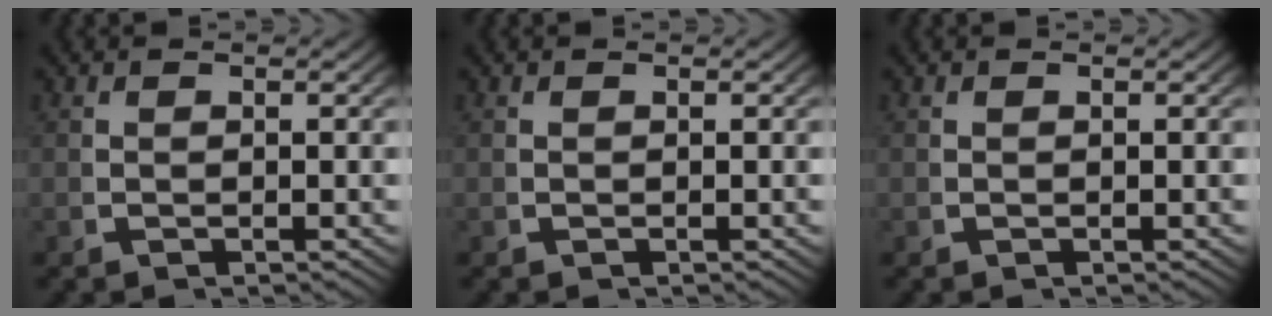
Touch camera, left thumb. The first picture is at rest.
{"total": 0.0}
{"total": 0.0}